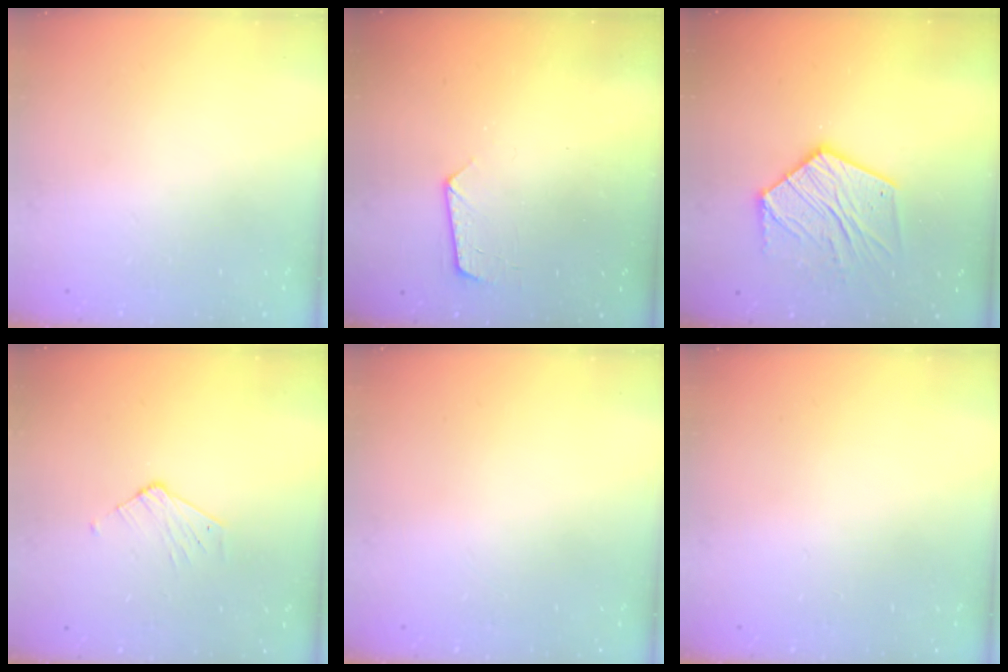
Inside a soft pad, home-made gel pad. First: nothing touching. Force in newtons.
{"total": 8.1, "press": 8.0, "slide": 0.7}
{"total": 13.0, "press": 13.0, "slide": 0.9}
{"total": 3.7, "press": 3.7, "slide": 0.3}
{"total": 0.0}
{"total": 0.0}